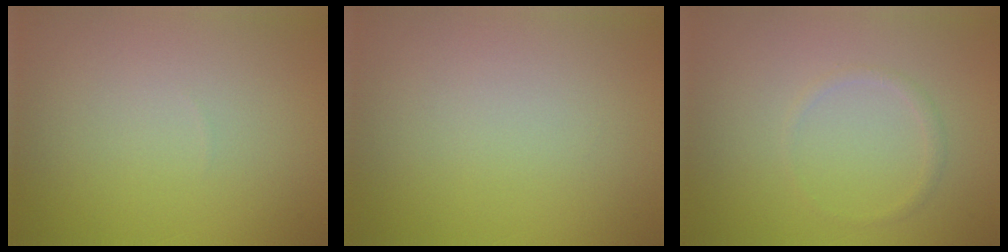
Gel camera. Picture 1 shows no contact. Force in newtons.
{"total": 0.0}
{"total": 0.8, "press": 0.8, "slide": 0.1}